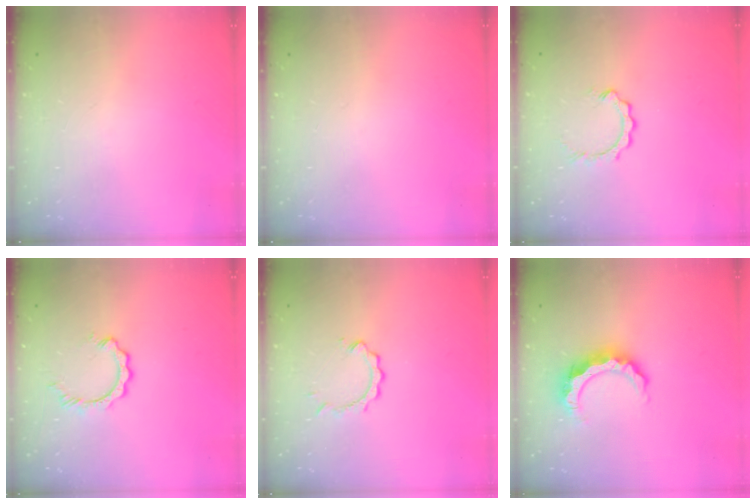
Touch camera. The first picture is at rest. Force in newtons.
{"total": 0.0}
{"total": 3.9, "press": 3.9, "slide": 0.3}
{"total": 2.9, "press": 2.9, "slide": 0.4}
{"total": 3.8, "press": 3.7, "slide": 0.4}
{"total": 8.5, "press": 8.5, "slide": 0.4}